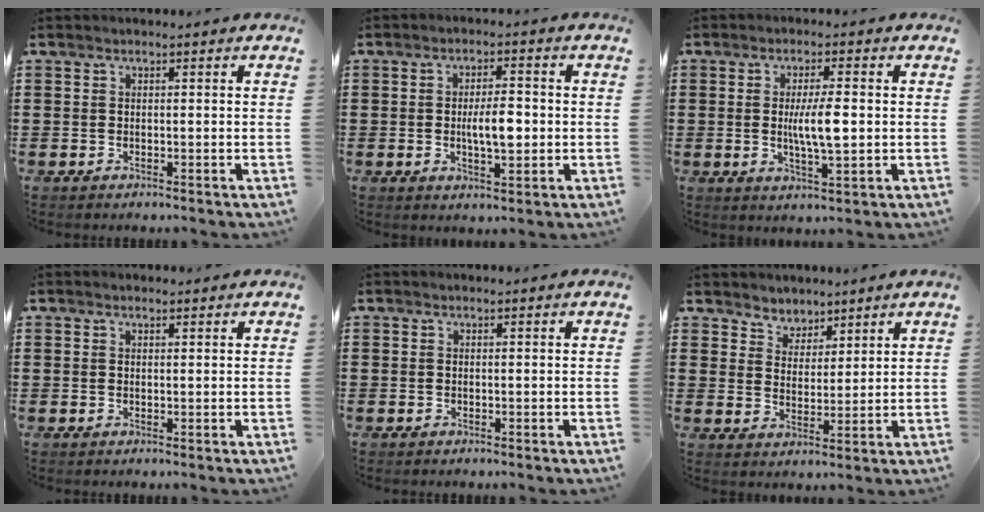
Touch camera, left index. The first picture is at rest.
{"total": 5.4, "force": [-0.4, 2.0, 5.0], "torque": [-0.090, 0.000, -0.013]}
{"total": 6.1, "force": [0.1, 1.4, 6.0], "torque": [-0.114, -0.007, -0.007]}
{"total": 0.9, "force": [0.8, 0.2, 0.3], "torque": [-0.008, 0.001, 0.015]}
{"total": 0.0}
{"total": 4.0, "force": [3.5, 1.8, -0.5], "torque": [-0.008, -0.002, 0.065]}